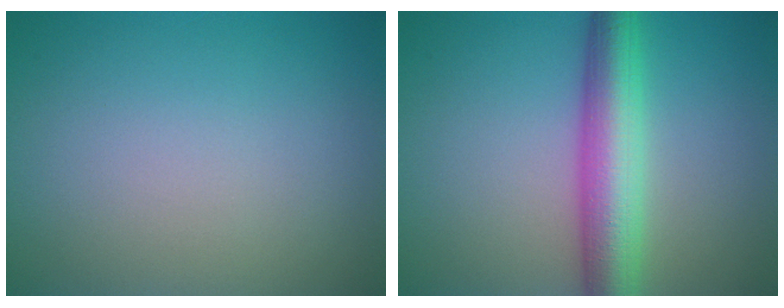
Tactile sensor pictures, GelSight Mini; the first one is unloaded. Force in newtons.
{"total": 6.5, "press": 6.5, "slide": 0.2}